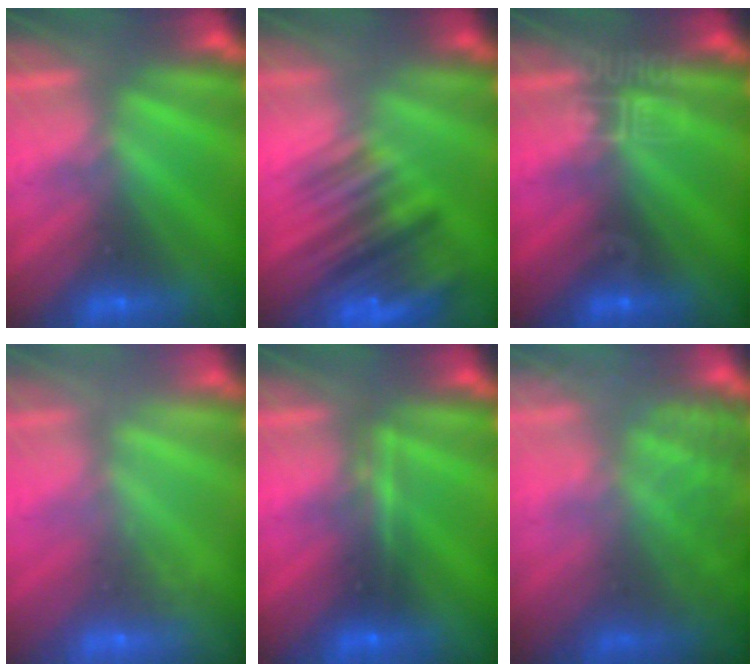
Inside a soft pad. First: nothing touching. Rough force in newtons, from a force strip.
{"total": 7.2}
{"total": 3.2}
{"total": 2.6}
{"total": 2.3}
{"total": 7.3}